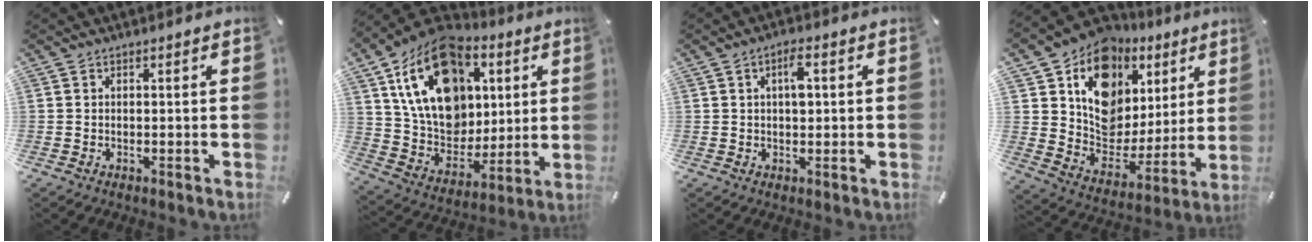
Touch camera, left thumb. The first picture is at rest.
{"total": 21.6, "force": [7.7, 16.1, 12.2], "torque": [-0.214, -0.035, 0.144]}
{"total": 4.2, "force": [0.9, 1.9, 3.7], "torque": [-0.059, 0.002, 0.009]}
{"total": 13.4, "force": [6.9, 10.5, 4.5], "torque": [-0.073, -0.063, 0.125]}